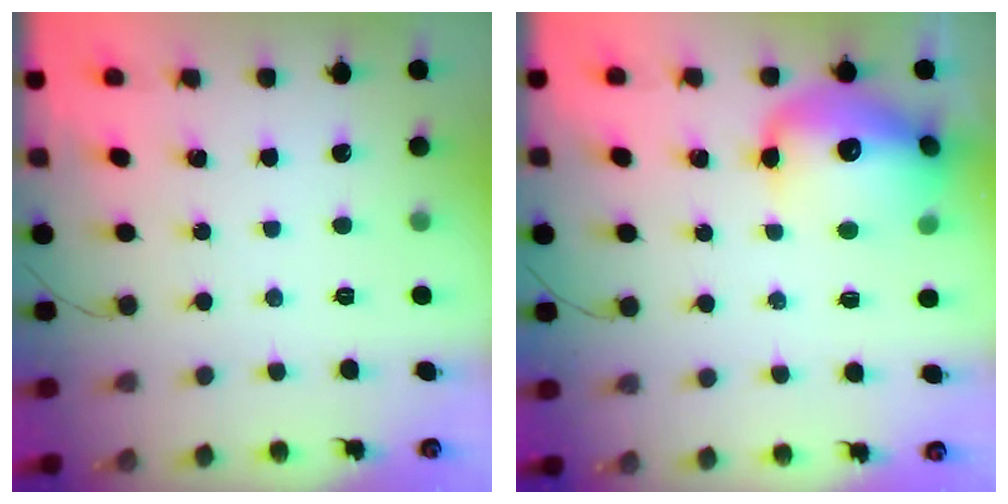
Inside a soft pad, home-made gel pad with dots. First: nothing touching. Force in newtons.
{"total": 17.7, "press": 17.4, "slide": 3.4}